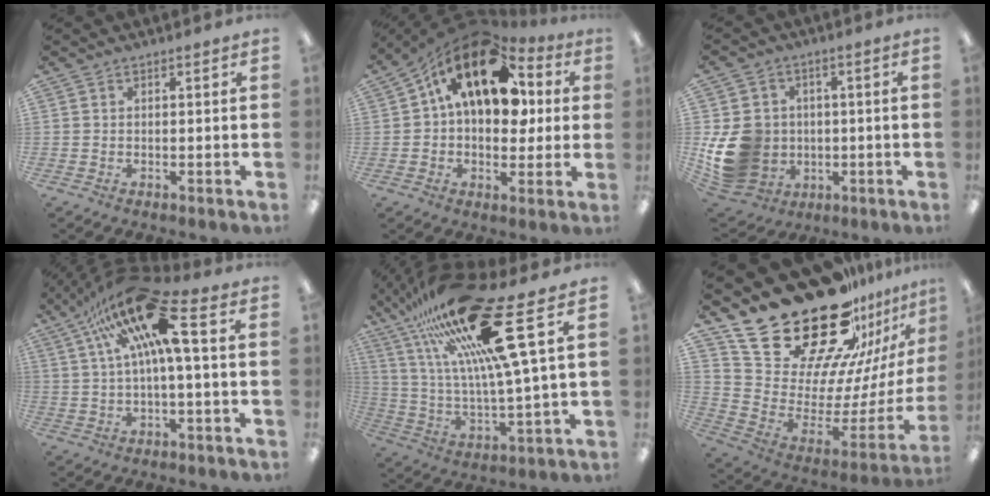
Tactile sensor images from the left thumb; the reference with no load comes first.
{"total": 19.2, "force": [7.2, 11.6, 13.5], "torque": [-0.238, -0.026, 0.122]}
{"total": 14.0, "force": [-1.4, 12.4, 6.3], "torque": [-0.148, 0.009, -0.013]}
{"total": 20.2, "force": [7.4, 6.0, 17.8], "torque": [-0.337, -0.025, 0.117]}
{"total": 28.0, "force": [15.6, 5.9, 22.5], "torque": [-0.420, -0.083, 0.242]}
{"total": 34.1, "force": [23.1, 16.3, 19.0], "torque": [-0.298, -0.185, 0.450]}